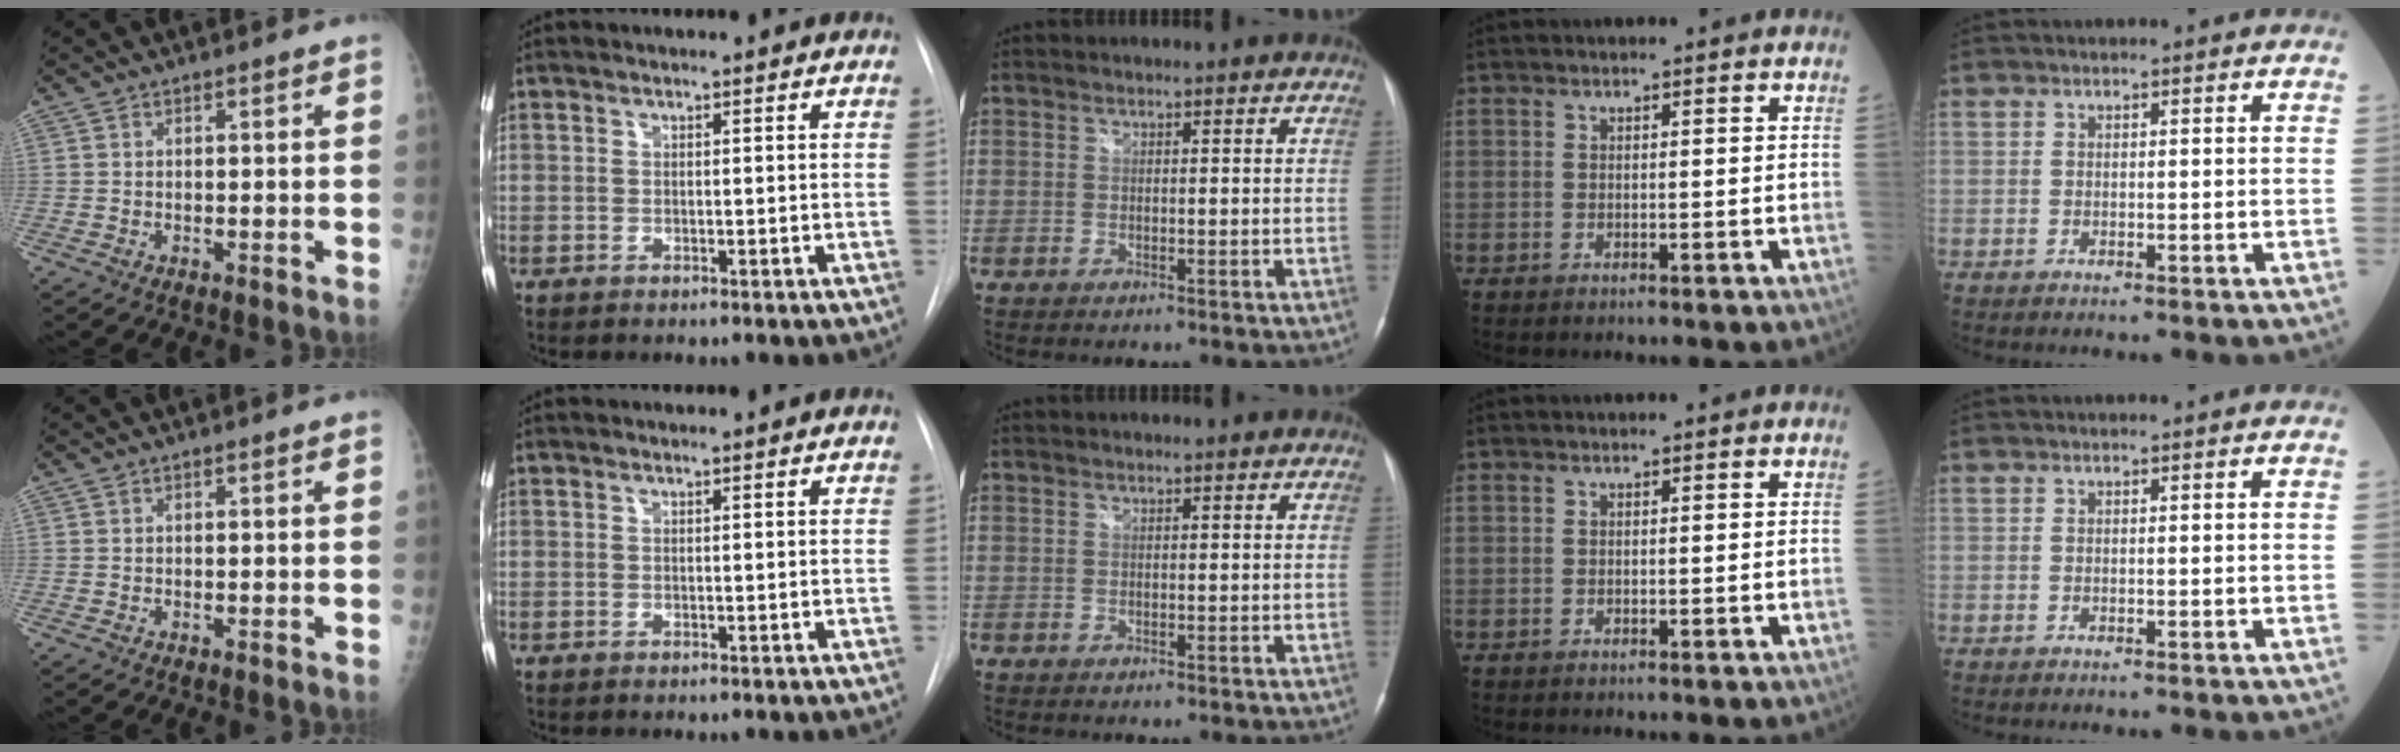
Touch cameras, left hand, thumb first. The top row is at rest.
{}